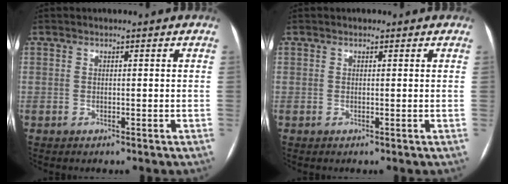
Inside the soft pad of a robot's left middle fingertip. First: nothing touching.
{"total": 0.7, "force": [0.4, 0.5, 0.1], "torque": [-0.001, 0.006, 0.002]}